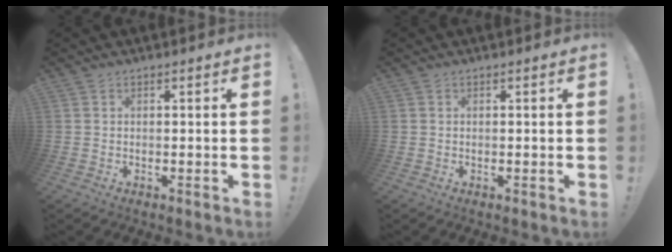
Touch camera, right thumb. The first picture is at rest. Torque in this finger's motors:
{"motor_torque": [-0.17, -0.01, -0.16, 0.08, 0.00]}